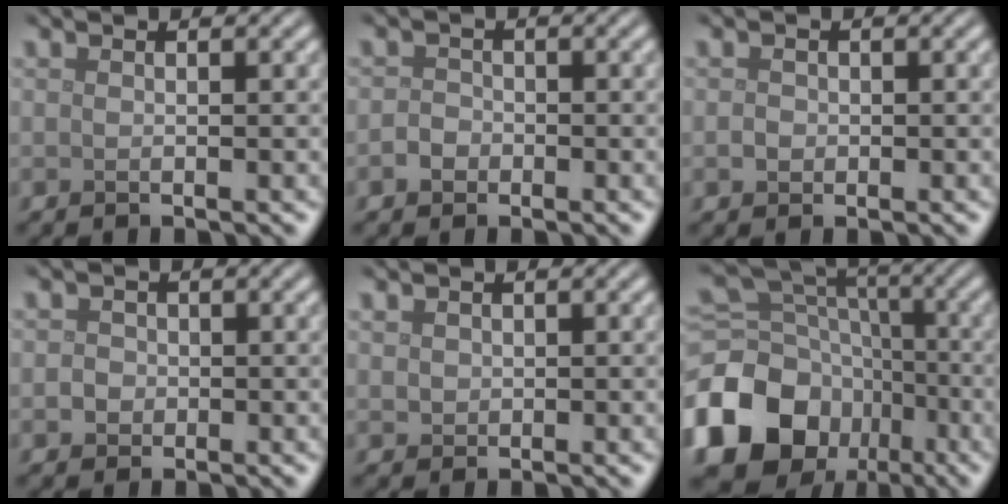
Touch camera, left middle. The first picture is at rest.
{"total": 1.3, "force": [-0.6, 1.1, 0.4], "torque": [-0.003, 0.002, -0.014]}
{"total": 0.9, "force": [-0.2, 0.8, 0.3], "torque": [-0.004, -0.002, -0.005]}
{"total": 1.4, "force": [-0.1, 1.3, 0.4], "torque": [0.004, 0.001, -0.004]}
{"total": 0.9, "force": [0.4, 0.8, 0.2], "torque": [-0.004, -0.002, 0.009]}
{"total": 14.3, "force": [-6.2, 11.2, 6.3], "torque": [-0.156, -0.009, -0.112]}